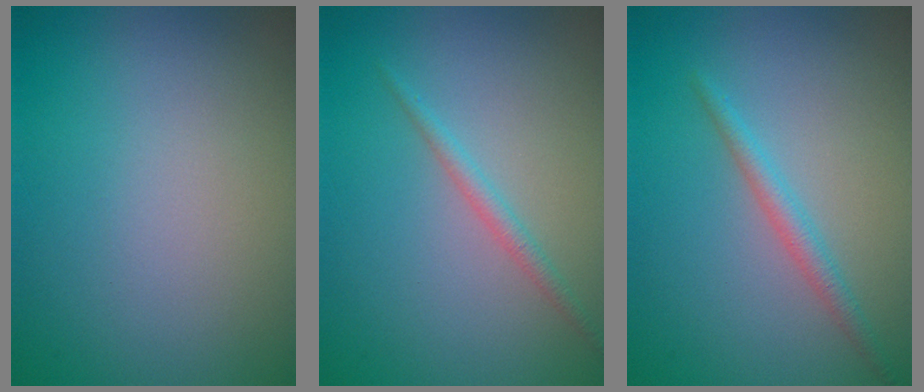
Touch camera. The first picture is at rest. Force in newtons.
{"total": 1.3, "press": 1.3, "slide": 0.1}
{"total": 1.8, "press": 1.8, "slide": 0.1}